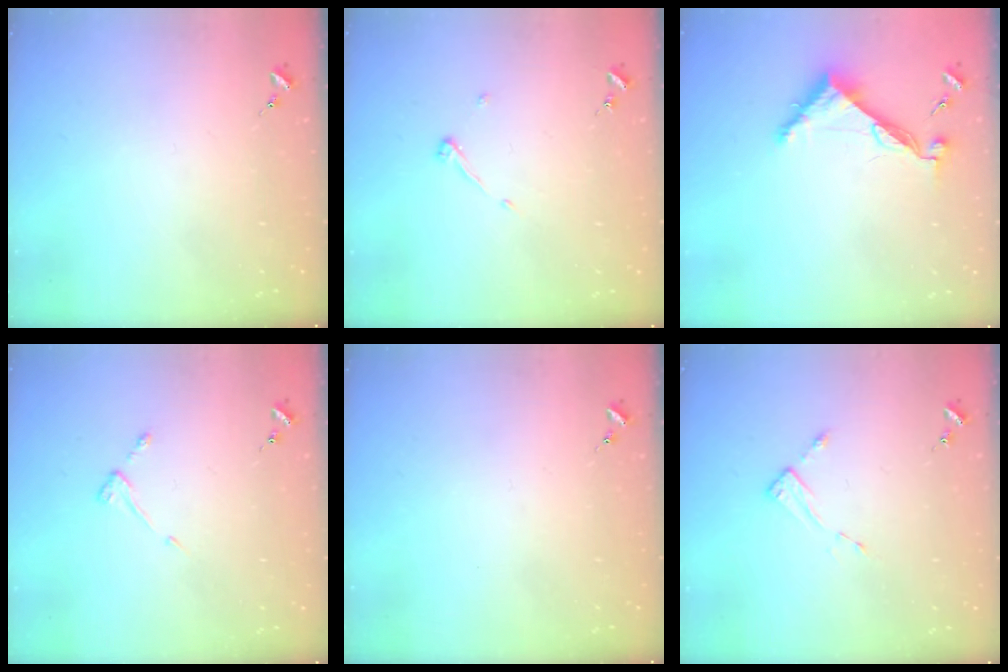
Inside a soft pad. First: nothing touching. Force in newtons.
{"total": 3.8, "press": 3.8, "slide": 0.6}
{"total": 7.7, "press": 7.7, "slide": 0.1}
{"total": 3.3, "press": 3.2, "slide": 0.4}
{"total": 0.0}
{"total": 2.8, "press": 2.7, "slide": 0.3}